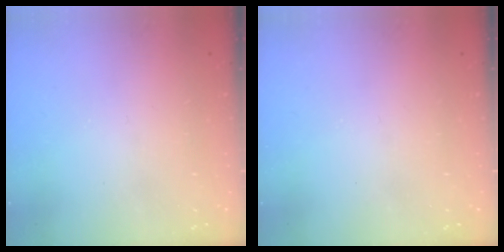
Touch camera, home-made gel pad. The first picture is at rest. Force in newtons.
{"total": 0.0}